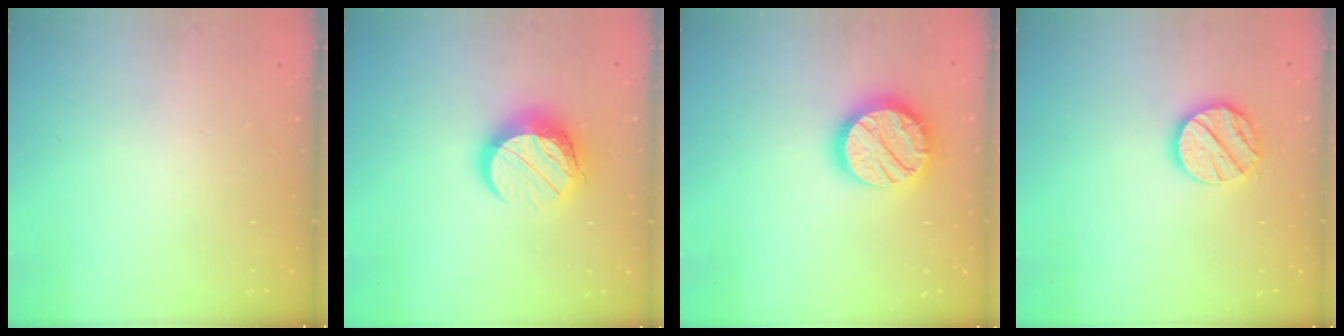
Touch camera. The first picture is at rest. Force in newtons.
{"total": 12.4, "press": 12.3, "slide": 1.3}
{"total": 18.2, "press": 18.1, "slide": 1.2}
{"total": 13.7, "press": 13.6, "slide": 1.5}